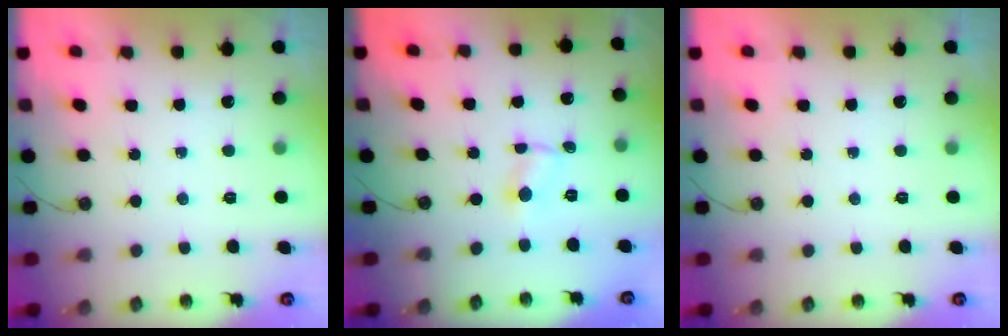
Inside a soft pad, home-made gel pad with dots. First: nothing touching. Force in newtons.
{"total": 0.7, "press": 0.7, "slide": 0.1}
{"total": 0.0}